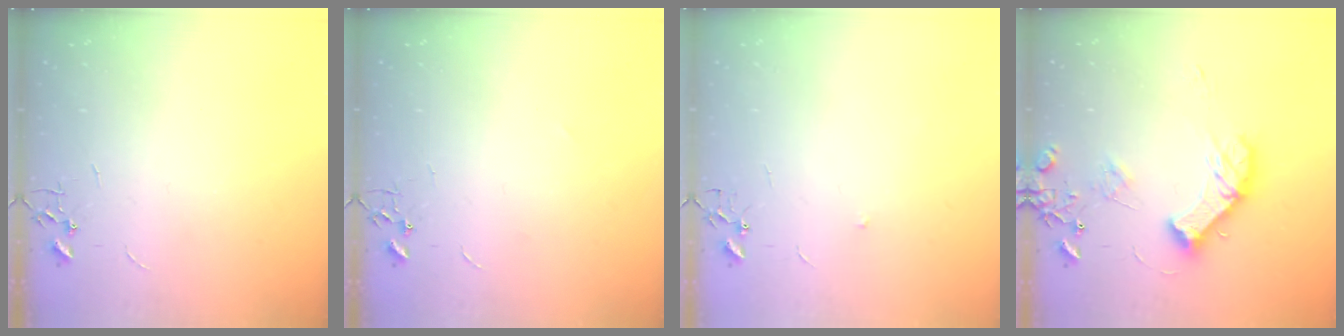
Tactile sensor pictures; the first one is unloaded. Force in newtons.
{"total": 3.4, "press": 3.1, "slide": 1.5}
{"total": 3.5, "press": 3.2, "slide": 1.3}
{"total": 14.3, "press": 14.2, "slide": 2.0}